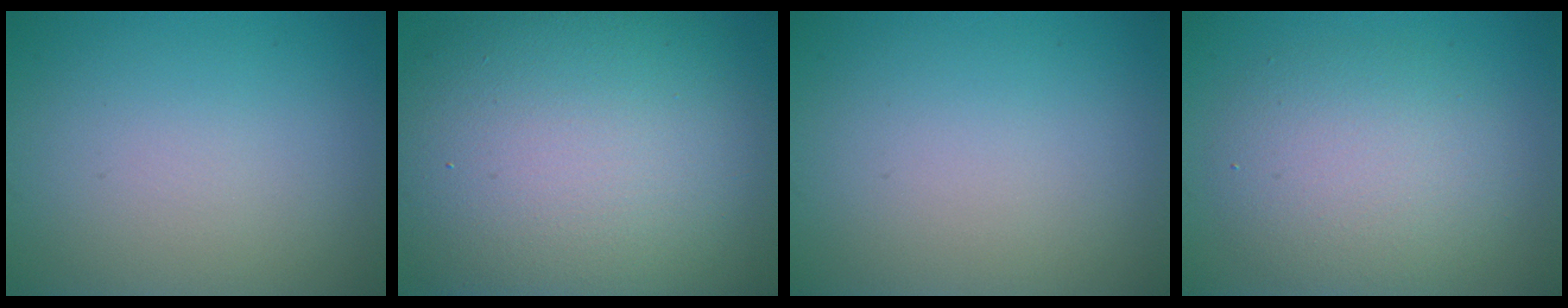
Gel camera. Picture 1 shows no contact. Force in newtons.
{"total": 16.0, "press": 15.9, "slide": 0.8}
{"total": 0.0}
{"total": 5.2, "press": 5.2, "slide": 0.2}